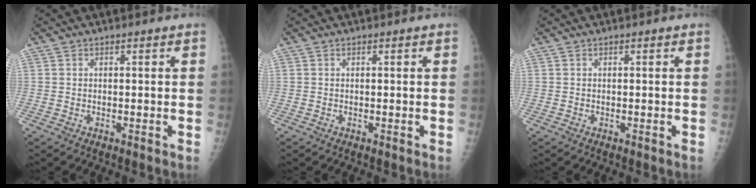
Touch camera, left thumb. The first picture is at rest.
{"total": 0.0}
{"total": 0.0}